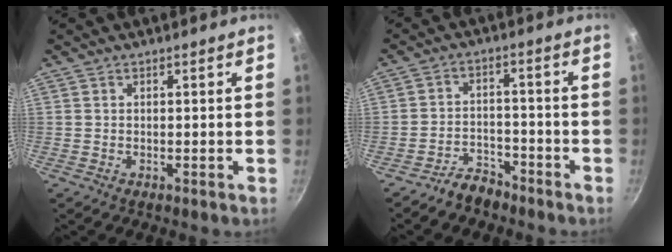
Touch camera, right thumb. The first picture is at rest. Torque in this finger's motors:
{"motor_torque": [-0.24, -0.05, -0.14, -0.03, 0.00]}